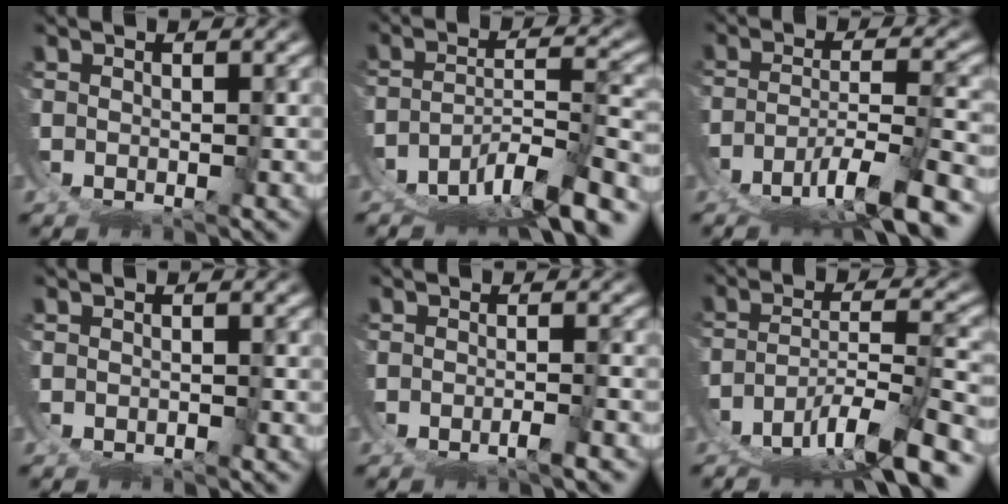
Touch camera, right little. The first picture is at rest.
{"total": 7.5, "force": [-5.0, 2.8, 4.9], "torque": [-0.068, -0.018, -0.066]}
{"total": 6.3, "force": [-3.9, 1.0, 4.8], "torque": [-0.079, -0.020, -0.046]}
{"total": 0.6, "force": [-0.6, 0.2, -0.1], "torque": [-0.004, -0.003, -0.009]}
{"total": 2.2, "force": [-1.7, 0.3, 1.3], "torque": [-0.023, -0.011, -0.022]}
{"total": 7.9, "force": [-4.8, 2.4, 5.8], "torque": [-0.089, -0.021, -0.058]}